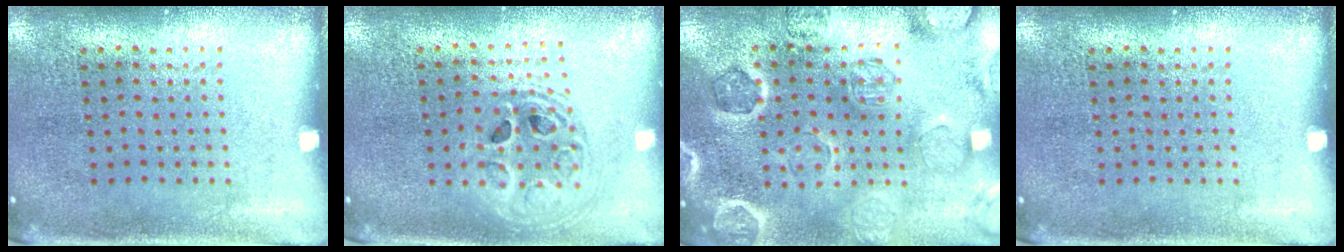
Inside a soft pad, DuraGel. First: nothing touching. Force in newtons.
{"total": 1.8, "press": 1.5, "slide": 1.0}
{"total": 2.1, "press": 2.1, "slide": 0.1}
{"total": 0.0}